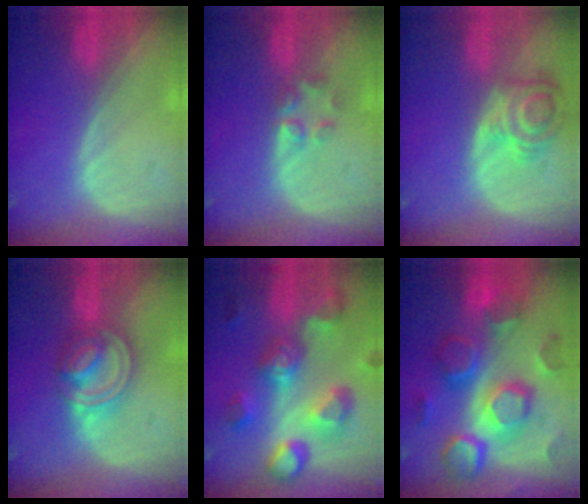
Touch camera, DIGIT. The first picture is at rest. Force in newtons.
{"total": 2.6, "press": 2.6, "slide": 0.2}
{"total": 6.4, "press": 6.3, "slide": 0.8}
{"total": 7.4, "press": 6.5, "slide": 3.5}
{"total": 11.3, "press": 10.1, "slide": 5.1}
{"total": 12.4, "press": 12.4, "slide": 1.0}